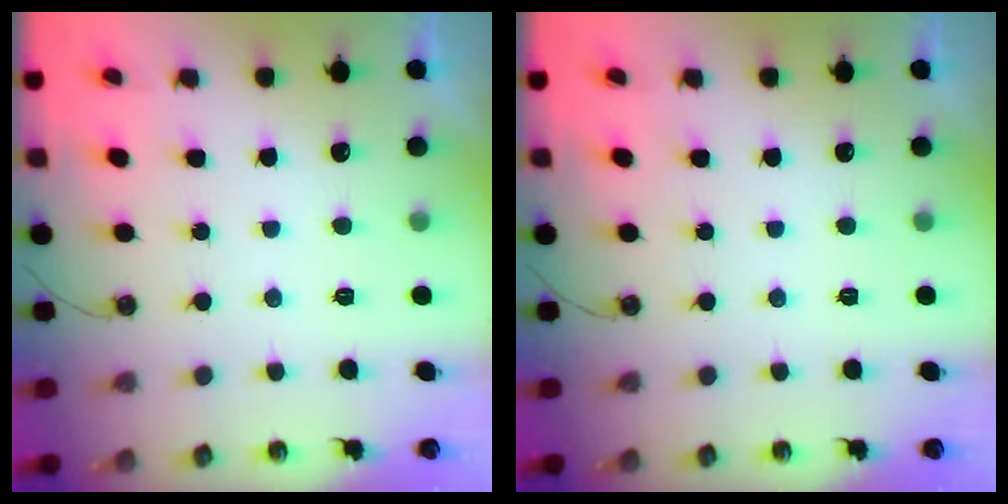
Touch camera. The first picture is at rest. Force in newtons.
{"total": 0.0}